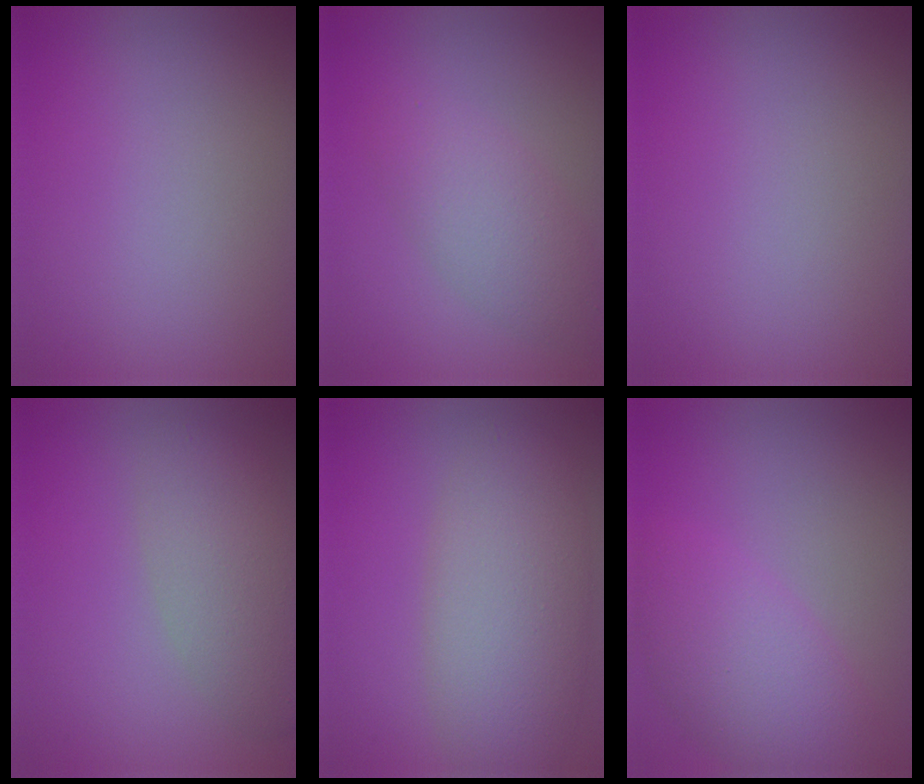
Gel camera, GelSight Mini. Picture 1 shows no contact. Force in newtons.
{"total": 3.6, "press": 3.6, "slide": 0.2}
{"total": 0.0}
{"total": 5.0, "press": 4.9, "slide": 0.4}
{"total": 6.6, "press": 6.6, "slide": 0.4}
{"total": 5.2, "press": 5.2, "slide": 0.2}